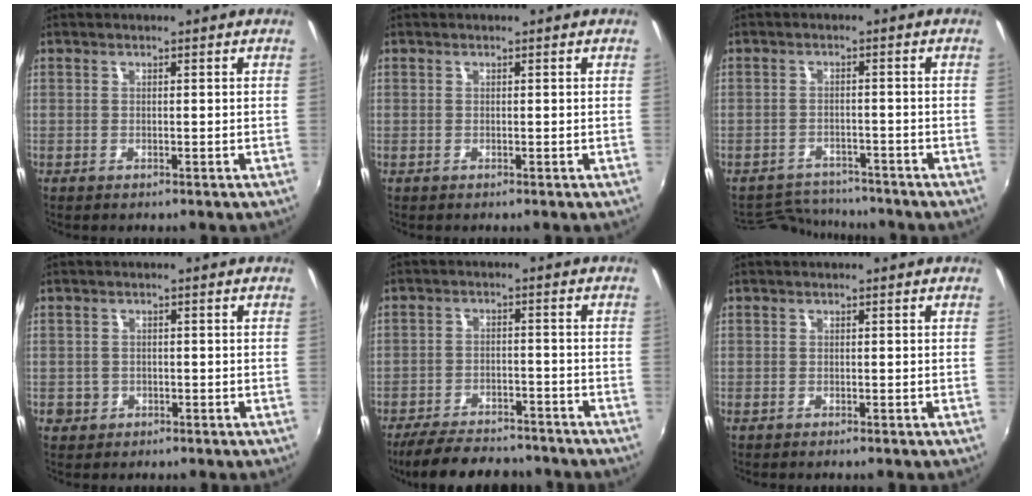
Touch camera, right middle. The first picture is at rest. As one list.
[{"total": 0.0}, {"total": 7.5, "force": [-7.3, 1.8, 0.7], "torque": [-0.031, 0.009, -0.113]}, {"total": 2.7, "force": [-0.8, 2.5, 0.7], "torque": [-0.017, -0.003, -0.011]}, {"total": 14.8, "force": [-12.5, 4.8, 6.4], "torque": [-0.139, -0.010, -0.181]}, {"total": 0.0}]